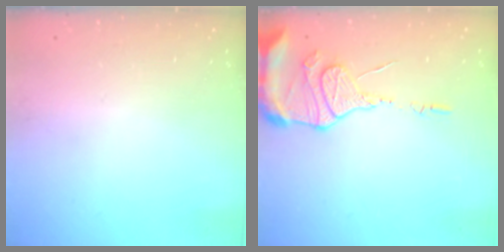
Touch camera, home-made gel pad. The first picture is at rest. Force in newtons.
{"total": 13.5, "press": 13.4, "slide": 1.7}